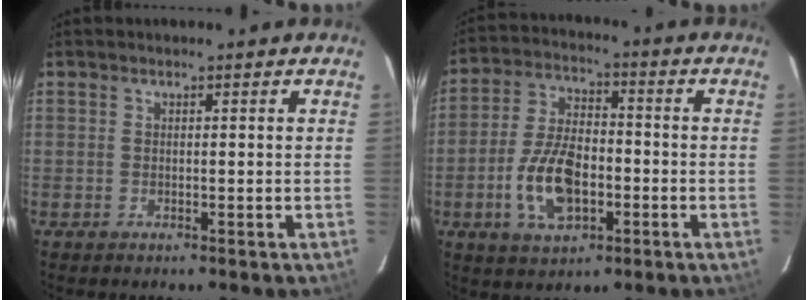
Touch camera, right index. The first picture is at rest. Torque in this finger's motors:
{"motor_torque": [0.58, -0.43, 0.25, 0.18]}